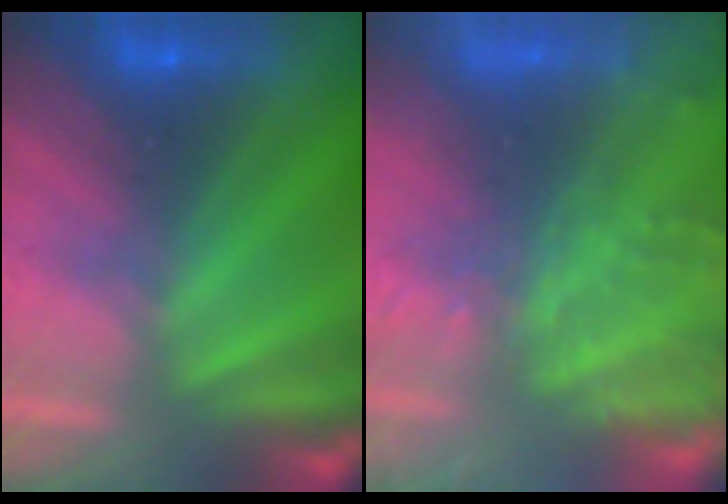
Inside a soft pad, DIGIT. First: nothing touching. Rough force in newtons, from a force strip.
{"total": 7.7}